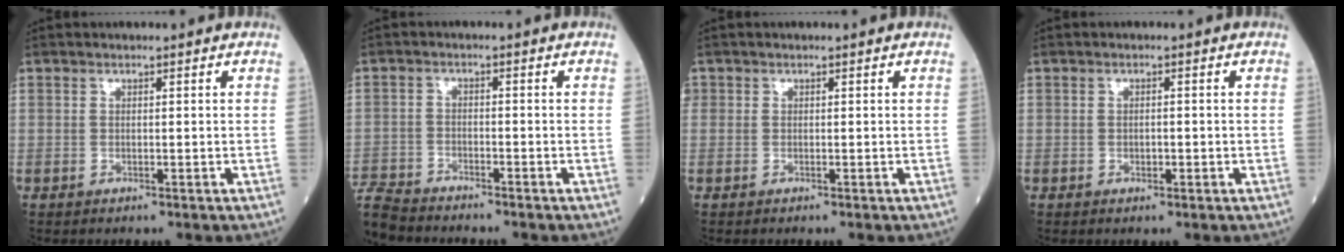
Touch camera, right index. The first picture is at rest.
{"total": 8.9, "force": [-8.3, 2.4, 2.2], "torque": [-0.059, -0.007, -0.149]}
{"total": 1.7, "force": [-0.1, 1.6, 0.8], "torque": [-0.042, 0.013, 0.001]}
{"total": 1.5, "force": [-0.3, 1.1, 1.1], "torque": [-0.030, 0.004, -0.002]}